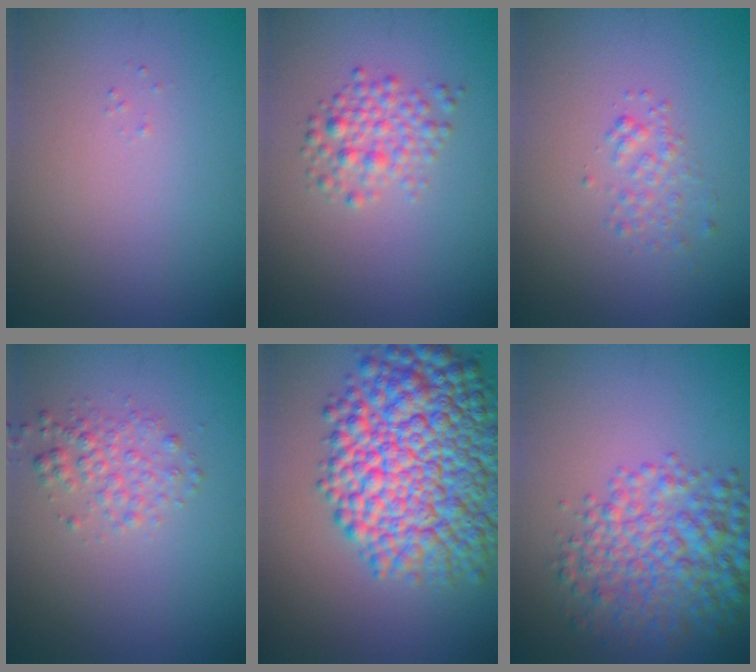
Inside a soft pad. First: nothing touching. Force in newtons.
{"total": 2.6, "press": 2.6, "slide": 0.1}
{"total": 1.5, "press": 1.5, "slide": 0.1}
{"total": 2.1, "press": 2.1, "slide": 0.1}
{"total": 12.7, "press": 12.7, "slide": 0.3}
{"total": 6.5, "press": 6.5, "slide": 0.1}